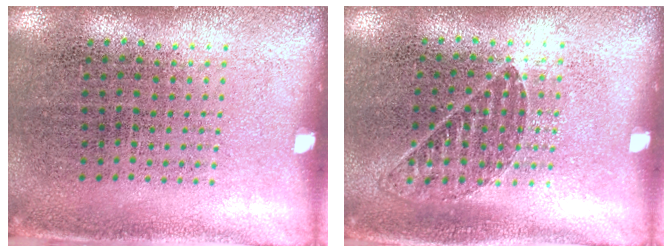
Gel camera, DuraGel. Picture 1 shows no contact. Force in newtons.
{"total": 0.8, "press": 0.8, "slide": 0.2}